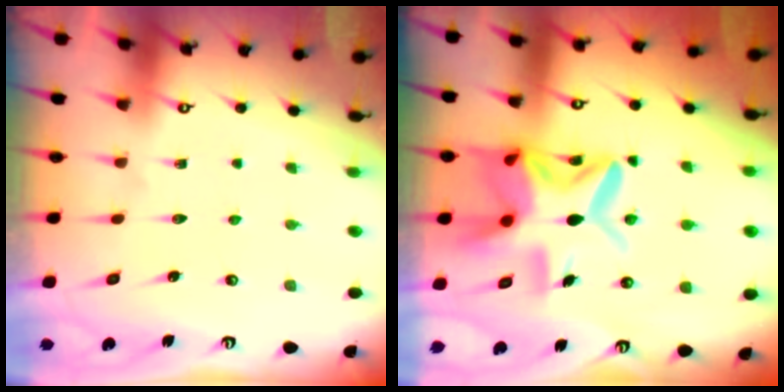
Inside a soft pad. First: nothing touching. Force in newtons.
{"total": 16.0, "press": 15.8, "slide": 2.2}